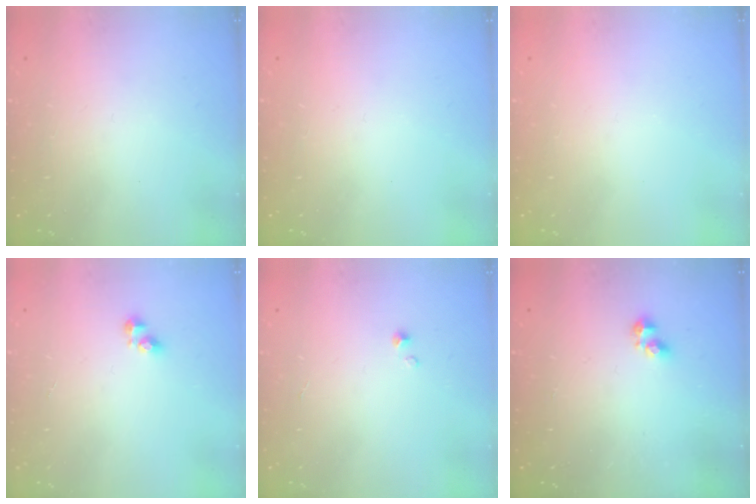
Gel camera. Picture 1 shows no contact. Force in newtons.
{"total": 0.0}
{"total": 0.0}
{"total": 3.5, "press": 3.5, "slide": 0.4}
{"total": 0.0}
{"total": 2.8, "press": 2.7, "slide": 0.5}